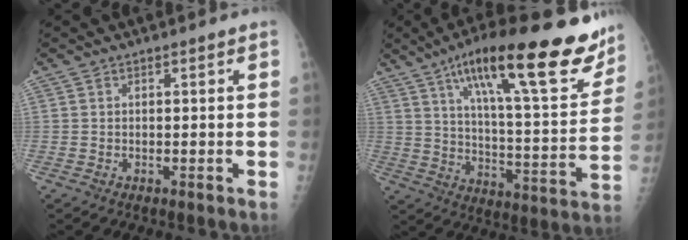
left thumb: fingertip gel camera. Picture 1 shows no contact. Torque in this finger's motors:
{"motor_torque": [0.38, 0.38, 1.56, -1.21, 0.13]}